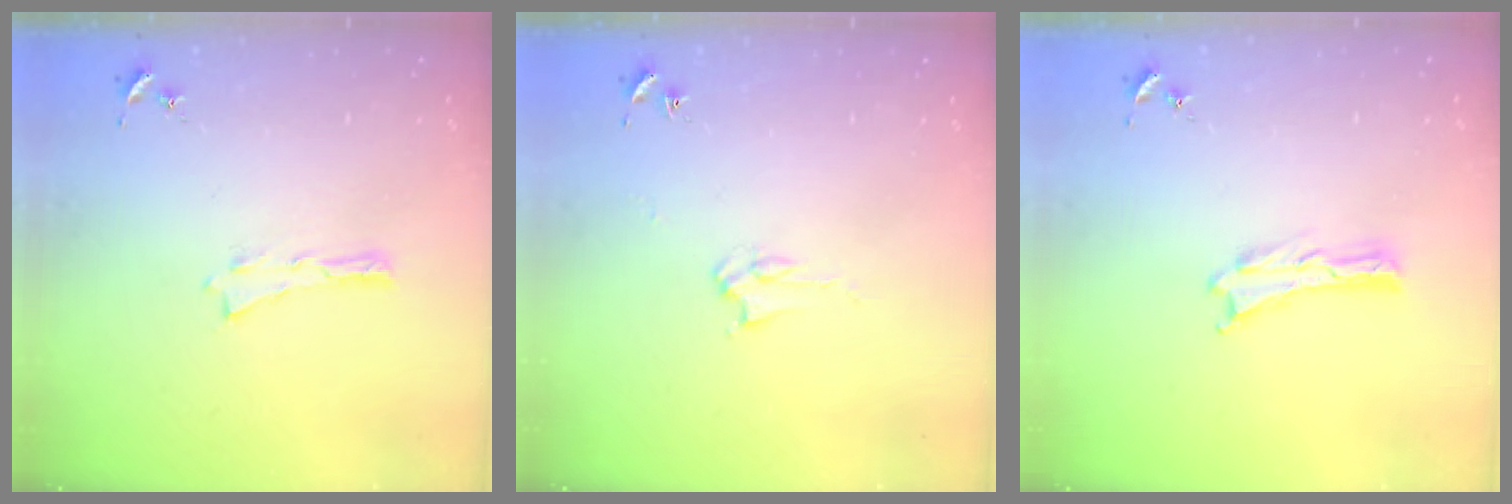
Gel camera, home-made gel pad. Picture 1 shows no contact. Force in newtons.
{"total": 2.8, "press": 2.8, "slide": 0.4}
{"total": 0.0}